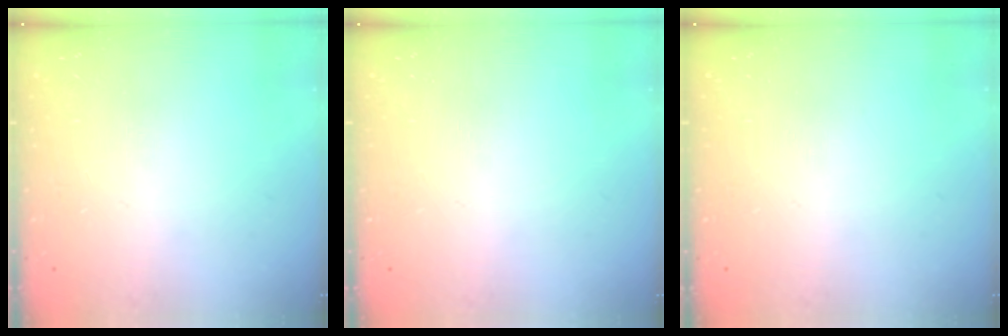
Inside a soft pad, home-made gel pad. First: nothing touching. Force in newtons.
{"total": 0.0}
{"total": 0.0}